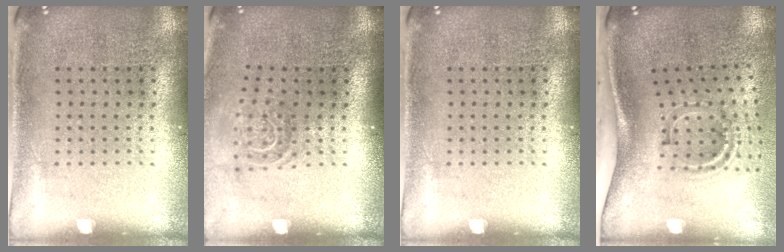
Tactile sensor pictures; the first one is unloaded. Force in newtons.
{"total": 1.5, "press": 1.1, "slide": 1.0}
{"total": 0.0}
{"total": 1.9, "press": 1.2, "slide": 1.5}